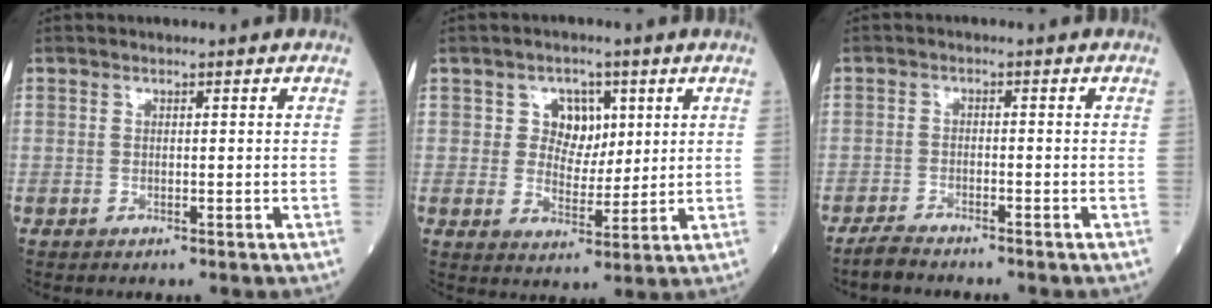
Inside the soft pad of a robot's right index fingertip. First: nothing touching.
{"total": 6.5, "force": [2.2, 5.1, 3.4], "torque": [-0.061, 0.016, 0.043]}
{"total": 4.5, "force": [-4.0, 1.0, 1.7], "torque": [-0.041, -0.012, -0.071]}